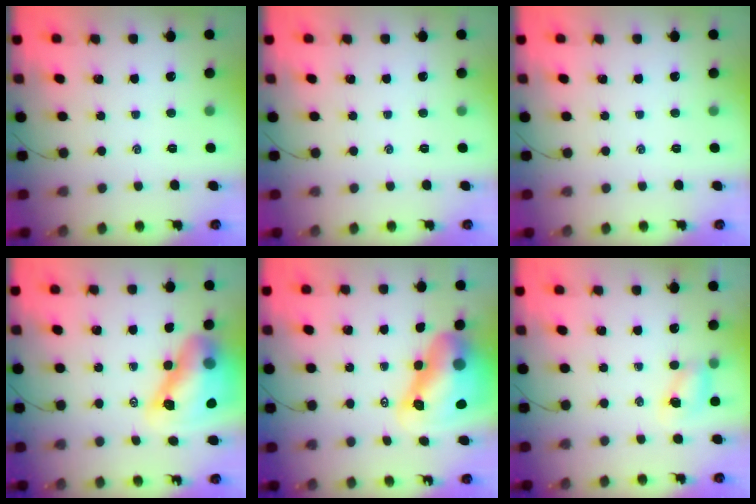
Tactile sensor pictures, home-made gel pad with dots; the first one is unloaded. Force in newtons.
{"total": 0.0}
{"total": 0.0}
{"total": 15.3, "press": 14.6, "slide": 4.3}
{"total": 13.0, "press": 12.4, "slide": 4.0}
{"total": 5.2, "press": 5.1, "slide": 0.7}